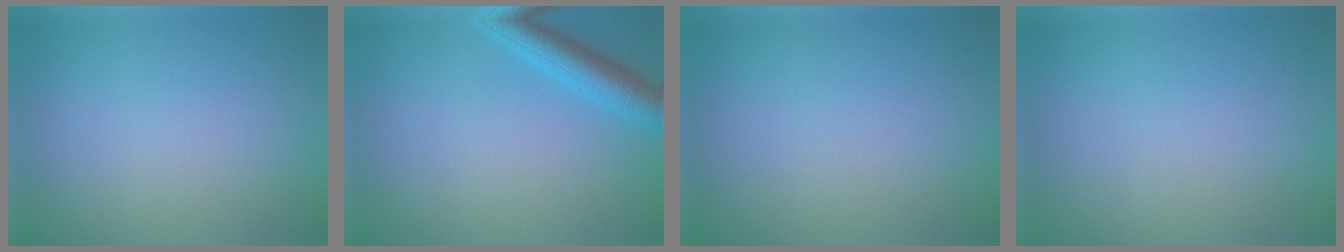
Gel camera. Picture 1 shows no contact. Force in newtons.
{"total": 3.5, "press": 3.5, "slide": 0.2}
{"total": 0.0}
{"total": 0.0}